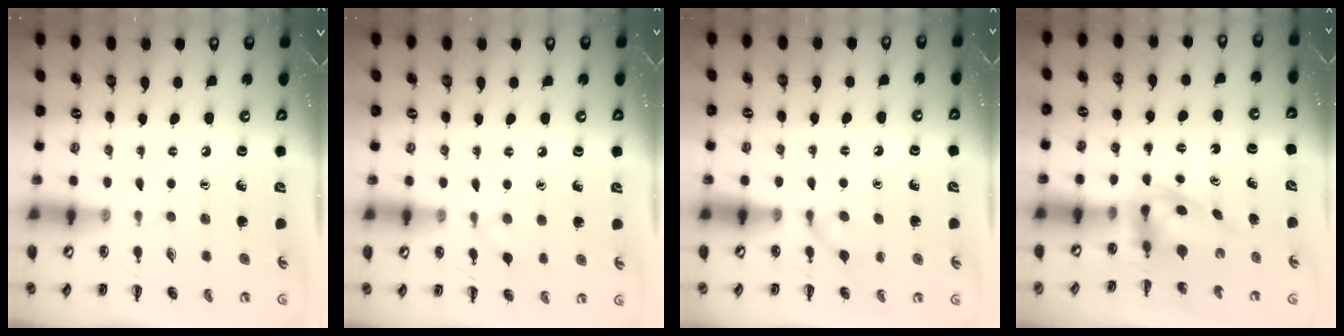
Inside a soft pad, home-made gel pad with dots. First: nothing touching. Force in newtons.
{"total": 5.8, "press": 5.5, "slide": 2.0}
{"total": 5.5, "press": 5.2, "slide": 1.6}
{"total": 5.2, "press": 5.1, "slide": 0.6}